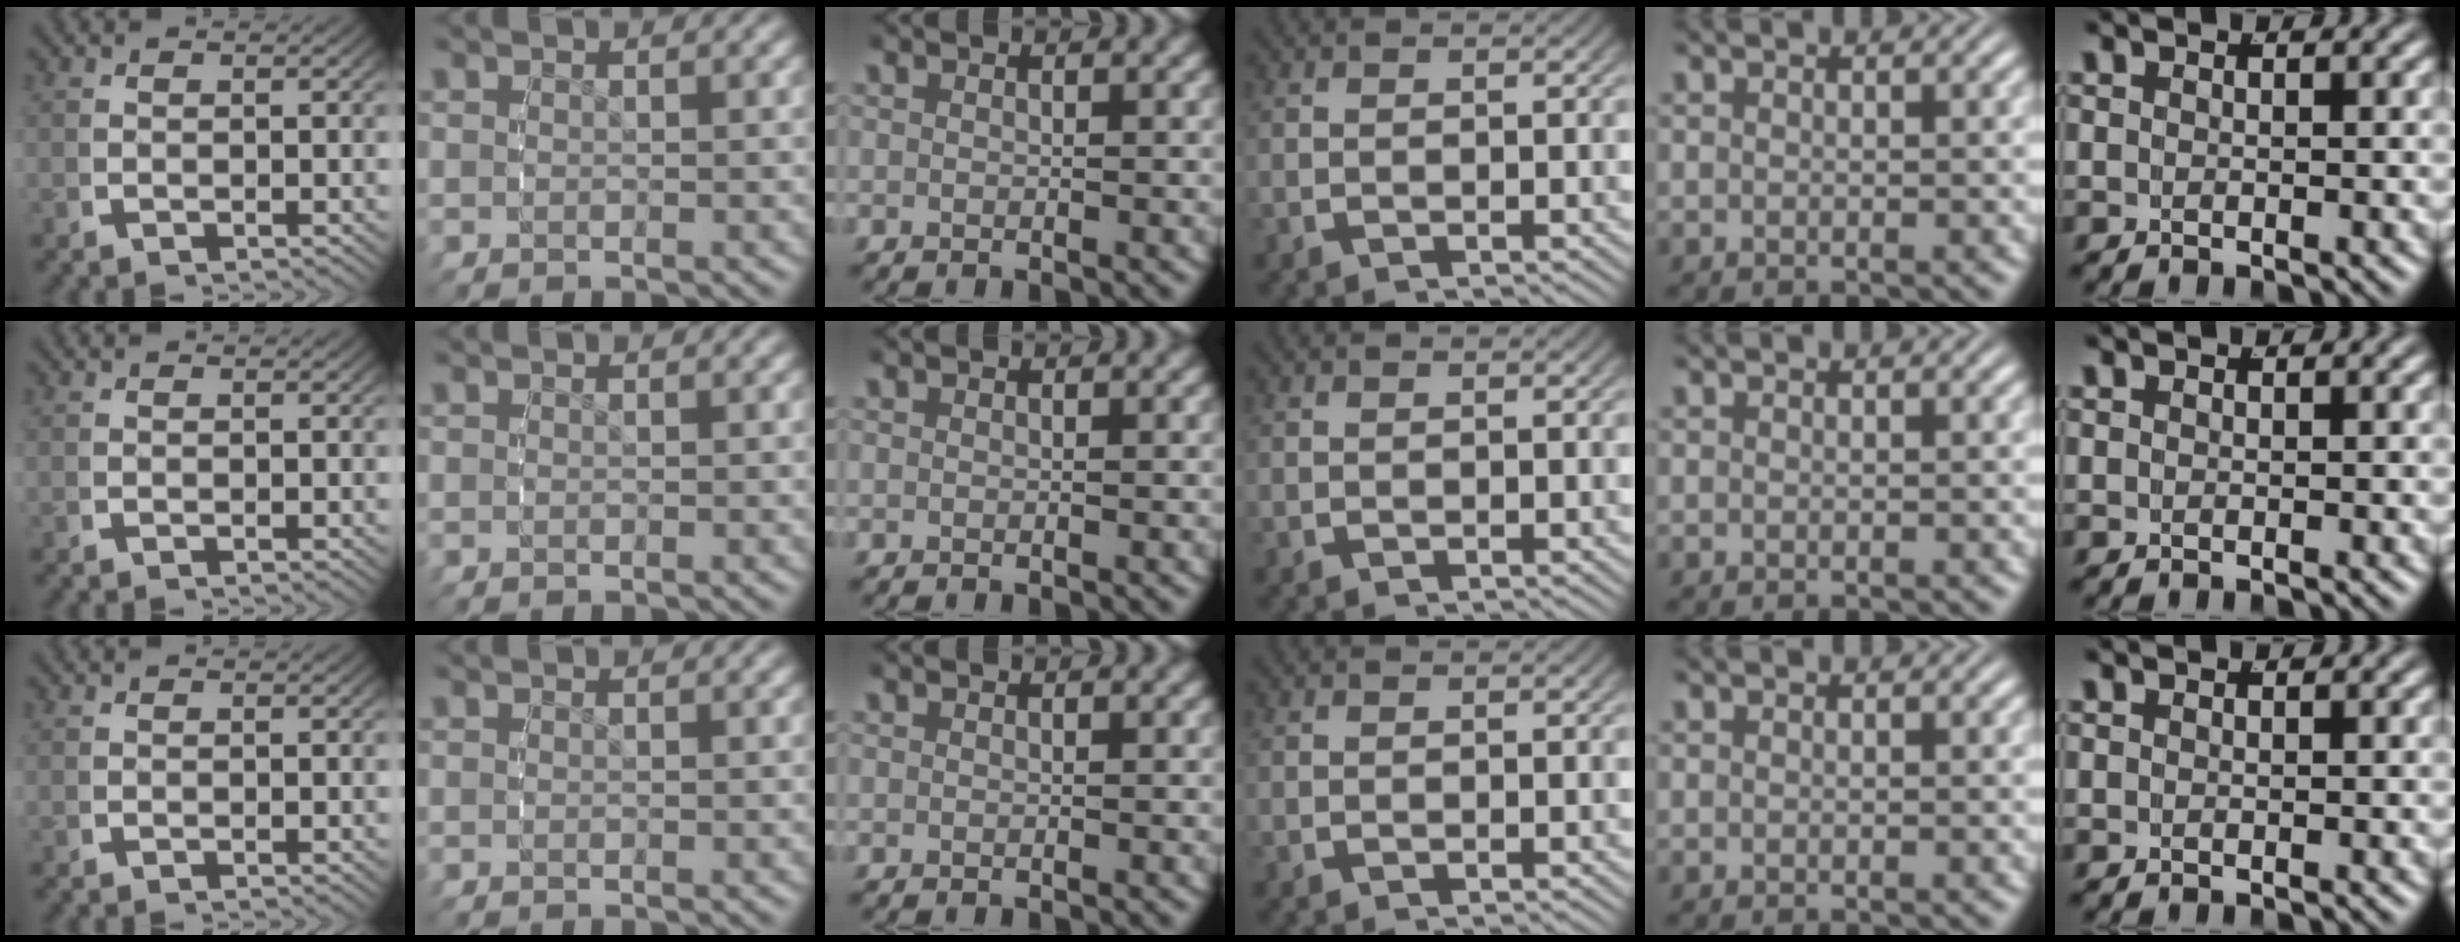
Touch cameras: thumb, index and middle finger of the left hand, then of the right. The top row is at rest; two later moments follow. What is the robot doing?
{"motion": "reach", "object": "backpack"}